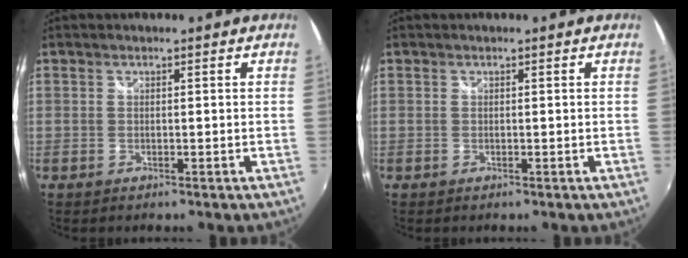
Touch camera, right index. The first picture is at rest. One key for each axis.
{"total": 0.0}